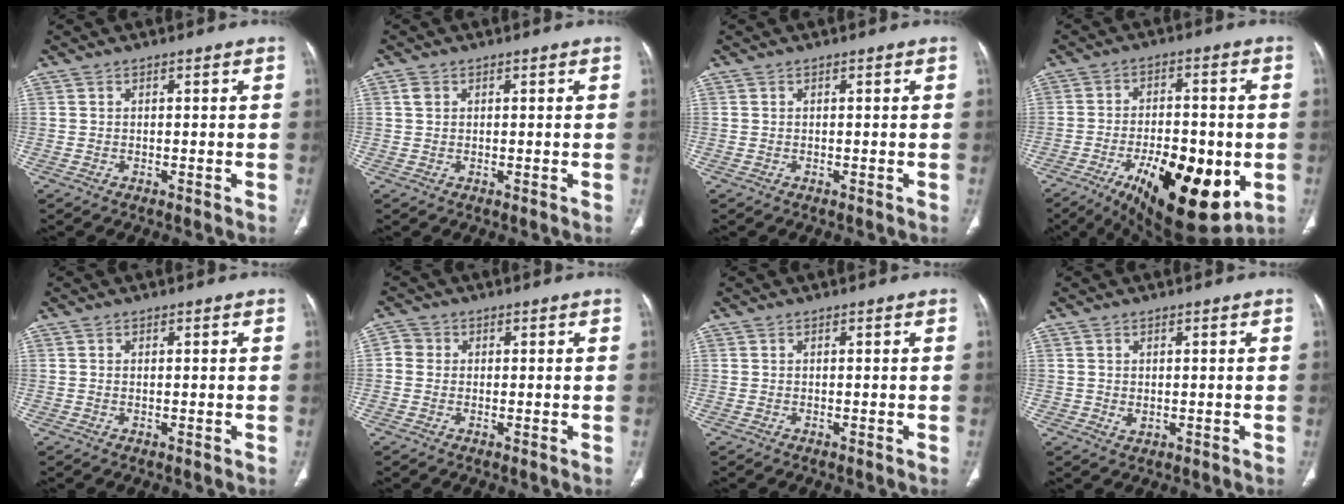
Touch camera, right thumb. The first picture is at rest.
{"total": 1.2, "force": [0.4, 1.0, 0.6], "torque": [-0.011, 0.005, 0.008]}
{"total": 0.0}
{"total": 21.2, "force": [-7.2, 9.0, 17.8], "torque": [-0.242, 0.002, -0.091]}
{"total": 0.0}
{"total": 2.6, "force": [0.0, 2.5, 0.8], "torque": [-0.002, 0.007, -0.007]}
{"total": 0.0}
{"total": 1.3, "force": [0.1, 1.1, 0.6], "torque": [-0.006, -0.002, 0.007]}